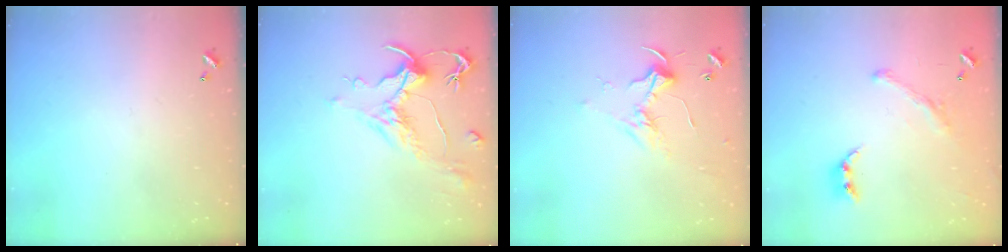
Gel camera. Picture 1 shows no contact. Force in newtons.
{"total": 1.6, "press": 0.7, "slide": 1.4}
{"total": 1.3, "press": 1.2, "slide": 0.3}
{"total": 1.8, "press": 1.2, "slide": 1.3}